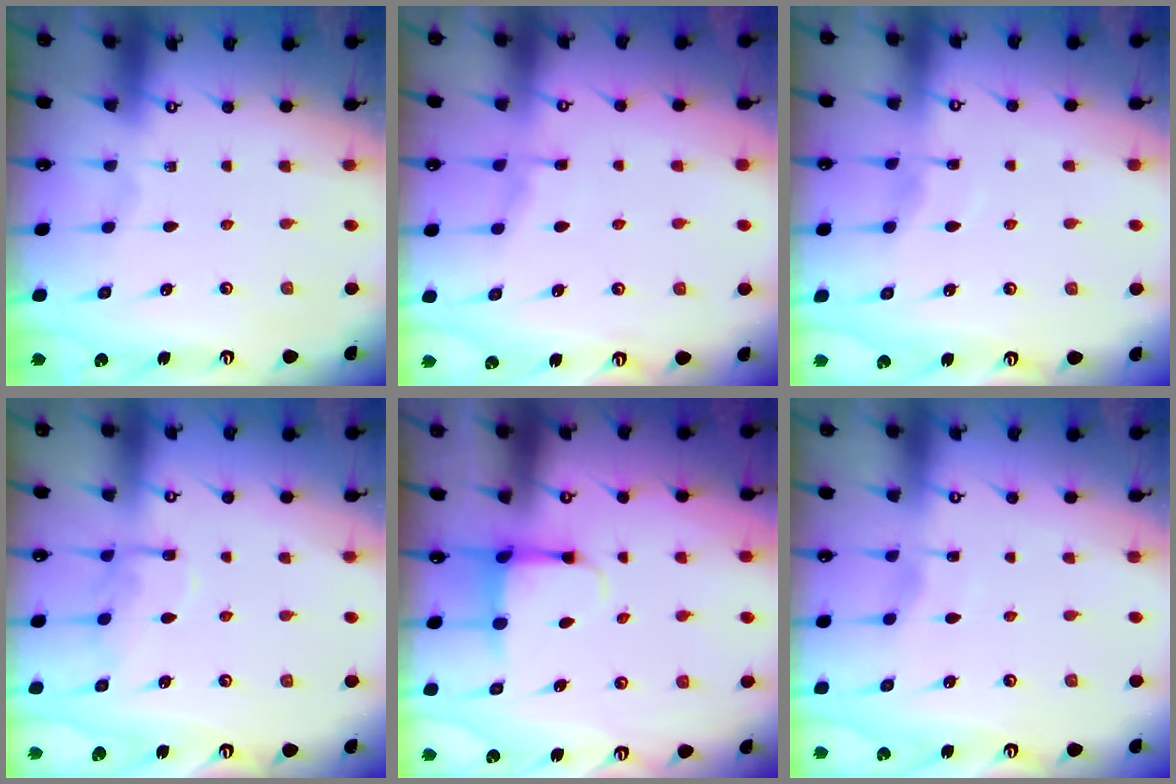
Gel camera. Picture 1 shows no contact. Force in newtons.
{"total": 3.0, "press": 3.0, "slide": 0.5}
{"total": 5.1, "press": 5.1, "slide": 0.4}
{"total": 10.9, "press": 10.8, "slide": 0.8}
{"total": 4.0, "press": 3.8, "slide": 1.3}
{"total": 3.0, "press": 2.9, "slide": 0.3}